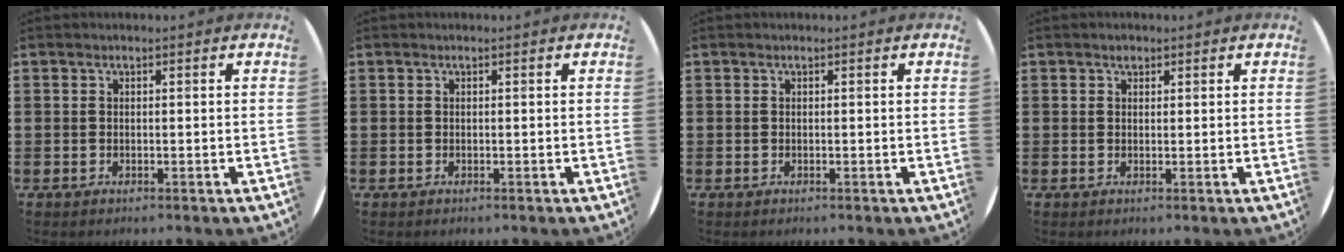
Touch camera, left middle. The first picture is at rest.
{"total": 0.0}
{"total": 0.0}
{"total": 0.9, "force": [0.6, 0.5, 0.2], "torque": [0.002, -0.001, 0.011]}